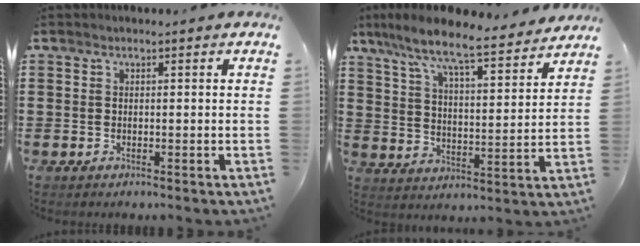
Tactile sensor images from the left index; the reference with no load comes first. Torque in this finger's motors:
{"motor_torque": [1.48, -0.66, 0.66, 0.15]}